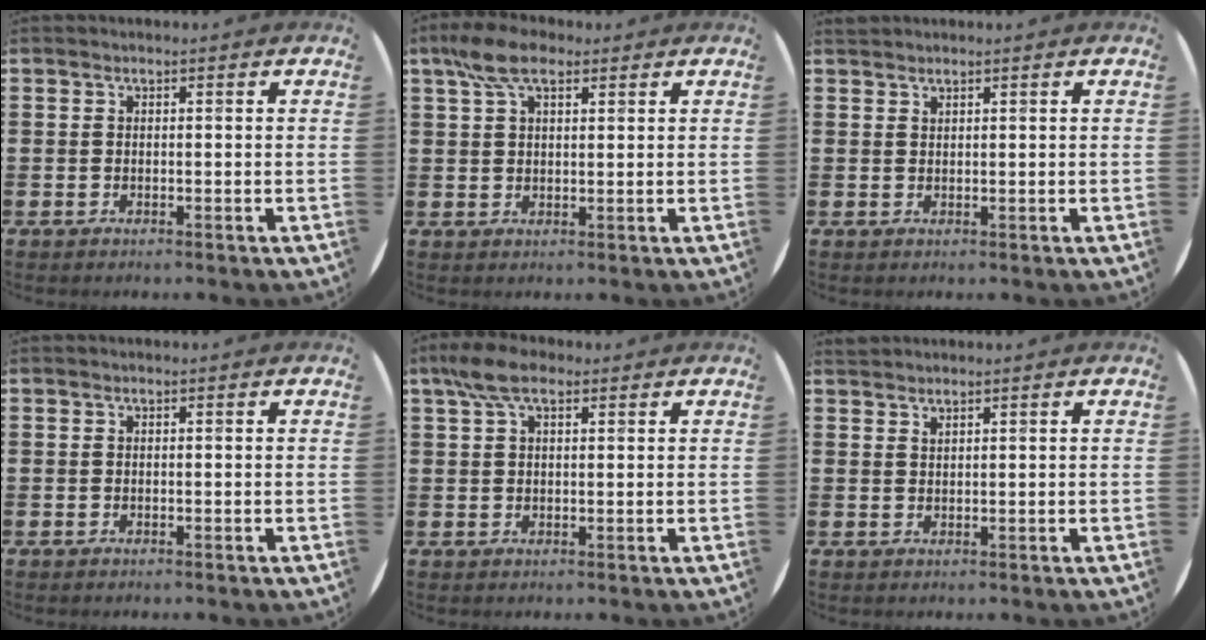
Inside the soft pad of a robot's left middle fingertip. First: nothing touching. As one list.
[{"total": 6.4, "force": [4.0, 3.0, 3.9], "torque": [-0.081, 0.005, 0.072]}, {"total": 0.7, "force": [0.7, 0.0, -0.1], "torque": [0.000, 0.000, 0.015]}, {"total": 0.0}, {"total": 5.3, "force": [3.1, 2.4, 3.5], "torque": [-0.076, 0.012, 0.057]}, {"total": 1.1, "force": [1.1, -0.1, -0.1], "torque": [0.001, 0.000, 0.021]}]